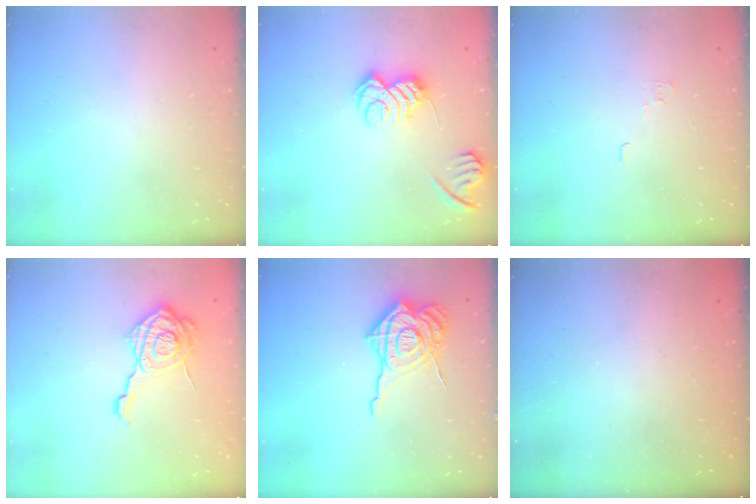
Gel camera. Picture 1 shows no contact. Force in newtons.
{"total": 12.3, "press": 12.2, "slide": 1.0}
{"total": 2.1, "press": 2.1, "slide": 0.3}
{"total": 16.0, "press": 16.0, "slide": 0.8}
{"total": 15.9, "press": 15.9, "slide": 1.4}
{"total": 2.3, "press": 2.2, "slide": 0.8}